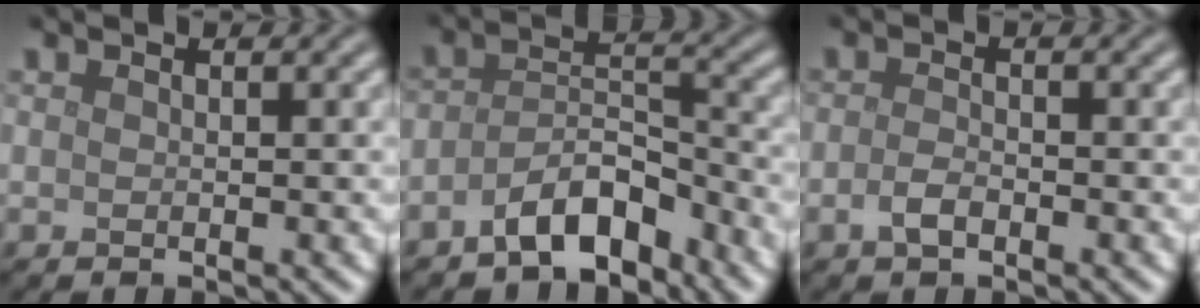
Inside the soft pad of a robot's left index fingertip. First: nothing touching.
{"total": 5.6, "force": [-3.8, 2.5, 3.2], "torque": [-0.048, 0.009, -0.075]}
{"total": 1.6, "force": [-0.8, 0.7, 1.2], "torque": [-0.027, 0.000, -0.019]}